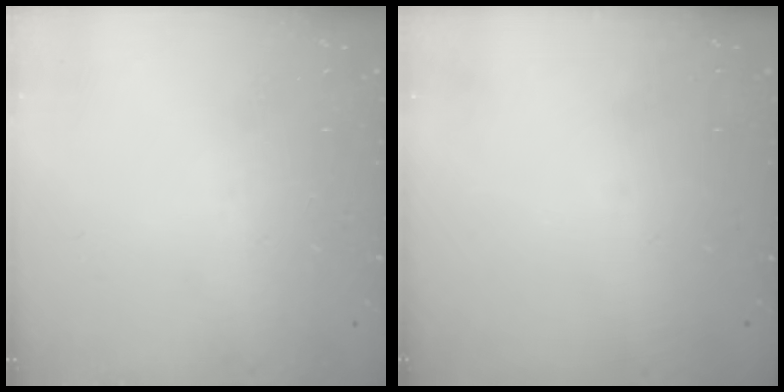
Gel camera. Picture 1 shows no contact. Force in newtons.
{"total": 0.0}